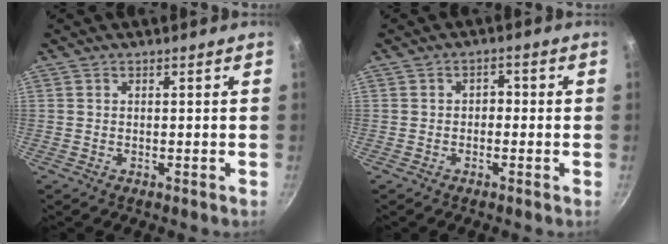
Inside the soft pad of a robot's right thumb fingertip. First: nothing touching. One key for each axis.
{"total": 2.1, "fx": -0.4, "fy": 1.6, "fz": 1.3, "tx": 0.002, "ty": 0.012, "tz": -0.015}